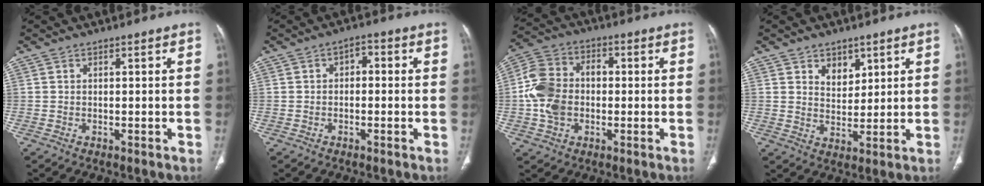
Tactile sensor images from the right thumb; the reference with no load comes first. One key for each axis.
{"total": 2.8, "fx": 0.0, "fy": 1.9, "fz": 2.0, "tx": -0.017, "ty": 0.012, "tz": -0.011}
{"total": 11.6, "fx": -1.0, "fy": 8.7, "fz": 7.7, "tx": -0.145, "ty": 0.030, "tz": -0.026}
{"total": 5.3, "fx": 2.9, "fy": 3.6, "fz": 2.6, "tx": -0.016, "ty": -0.023, "tz": 0.054}